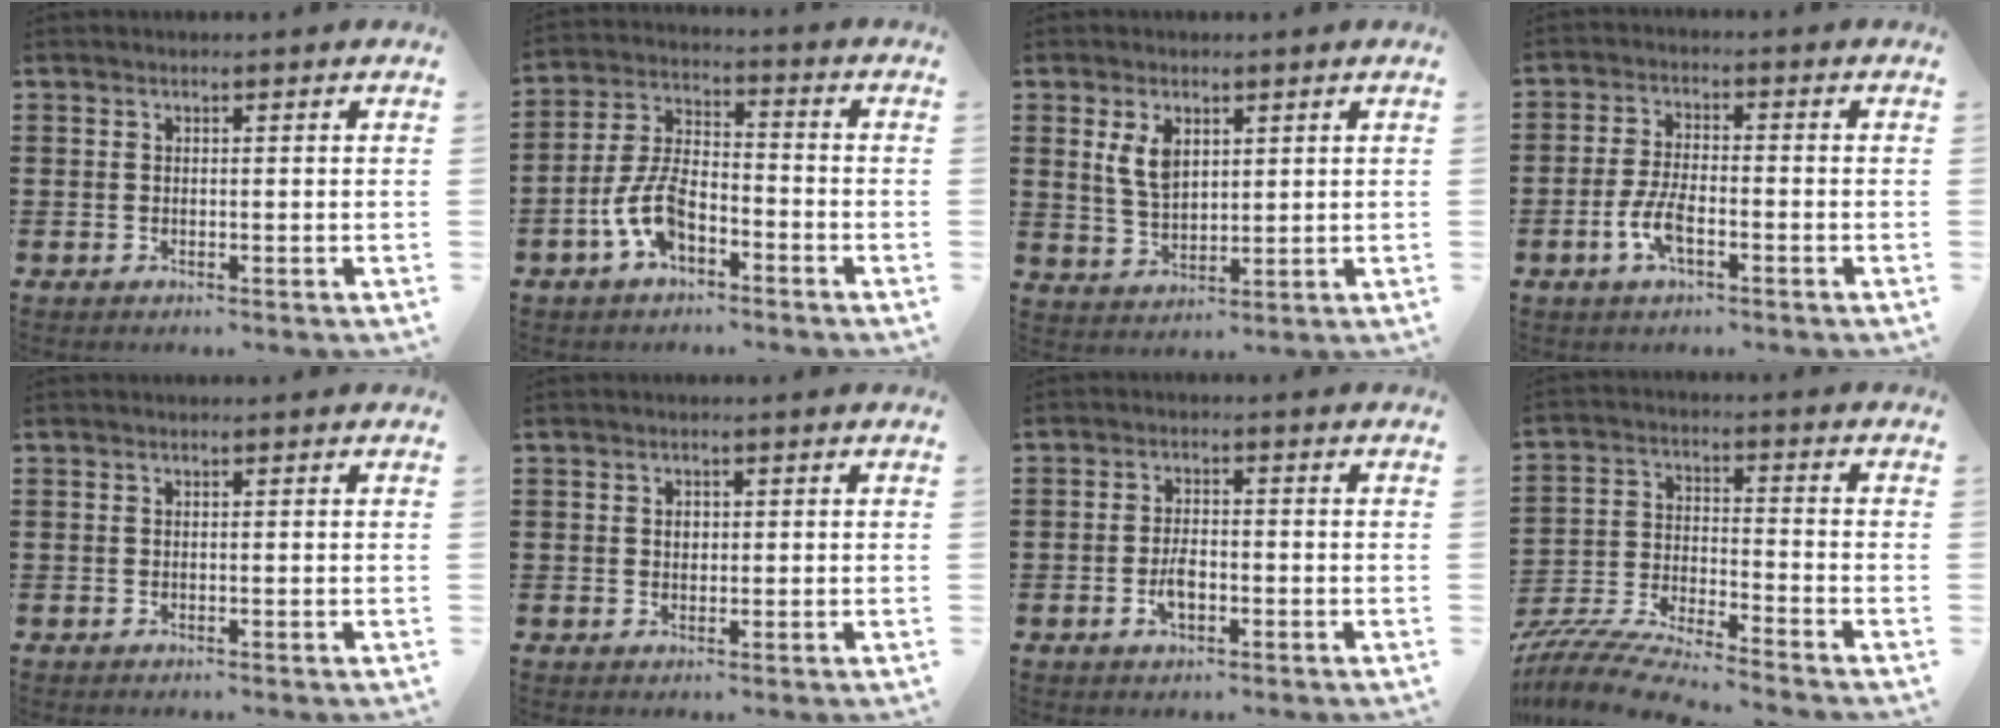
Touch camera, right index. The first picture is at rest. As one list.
[{"total": 7.9, "force": [-3.6, 3.8, 5.9], "torque": [-0.139, 0.000, -0.071]}, {"total": 4.8, "force": [2.0, 2.7, 3.4], "torque": [-0.076, 0.009, 0.036]}, {"total": 5.0, "force": [-2.1, 1.9, 4.2], "torque": [-0.105, -0.010, -0.044]}, {"total": 0.0}, {"total": 1.2, "force": [0.3, 1.0, 0.7], "torque": [-0.015, 0.007, 0.004]}, {"total": 3.3, "force": [-1.1, 1.5, 2.7], "torque": [-0.057, -0.002, -0.020]}, {"total": 7.4, "force": [-7.1, 0.1, 2.2], "torque": [-0.062, -0.010, -0.144]}]